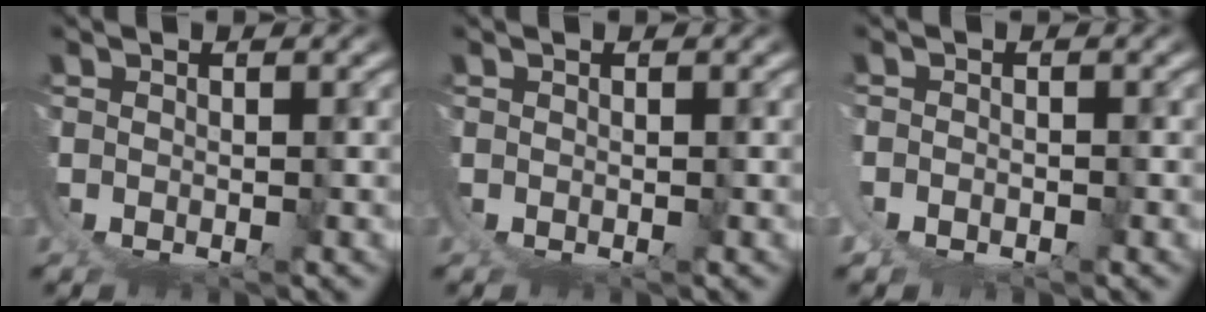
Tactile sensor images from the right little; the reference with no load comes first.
{"total": 0.0}
{"total": 1.7, "force": [0.2, 1.5, 0.7], "torque": [-0.021, -0.001, 0.003]}